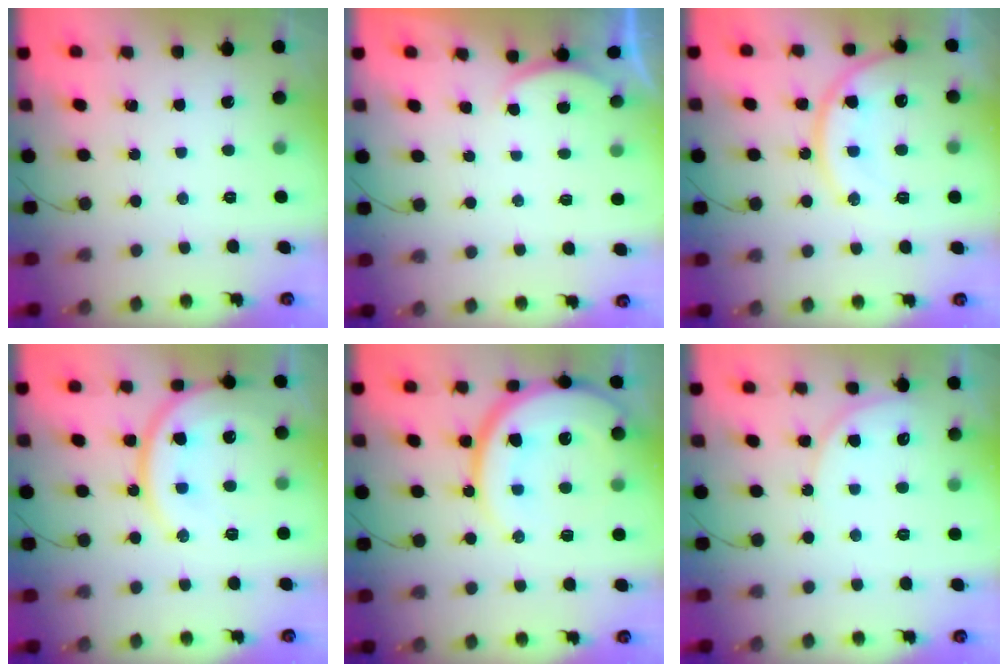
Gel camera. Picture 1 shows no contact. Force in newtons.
{"total": 2.0, "press": 1.9, "slide": 0.6}
{"total": 14.9, "press": 14.9, "slide": 1.0}
{"total": 16.6, "press": 16.5, "slide": 1.9}
{"total": 18.4, "press": 18.1, "slide": 2.8}
{"total": 6.2, "press": 6.2, "slide": 0.4}